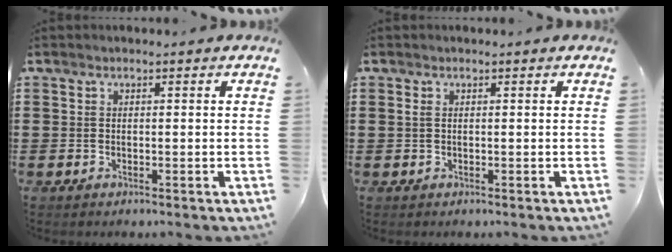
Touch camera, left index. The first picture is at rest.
{"total": 0.7, "force": [0.1, 0.3, 0.7], "torque": [-0.022, -0.002, 0.000]}